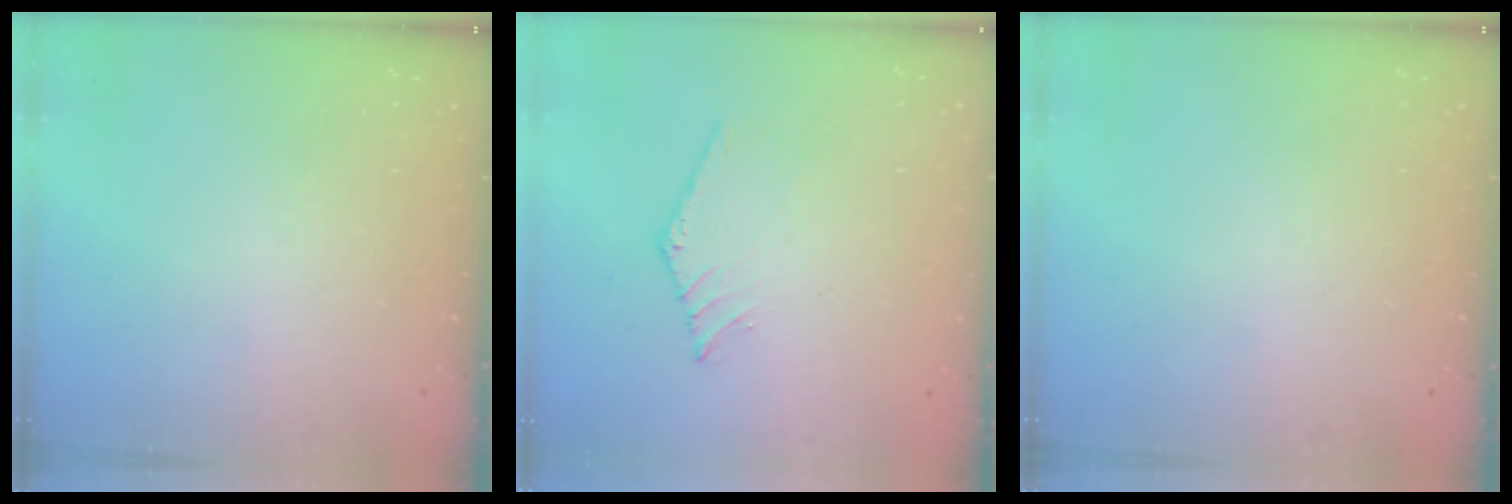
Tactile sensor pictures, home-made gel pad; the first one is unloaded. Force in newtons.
{"total": 0.0}
{"total": 0.0}